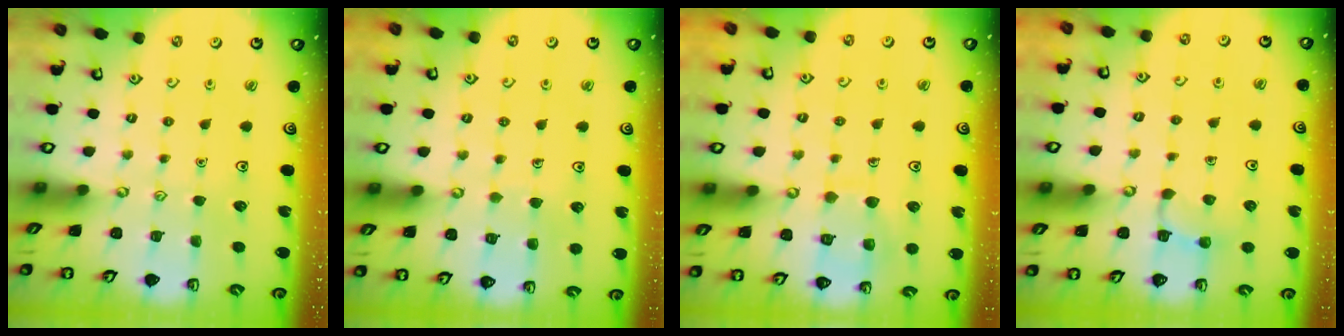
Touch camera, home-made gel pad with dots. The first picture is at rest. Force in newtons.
{"total": 4.4, "press": 4.4, "slide": 0.2}
{"total": 9.4, "press": 9.4, "slide": 0.9}
{"total": 3.8, "press": 3.7, "slide": 0.8}